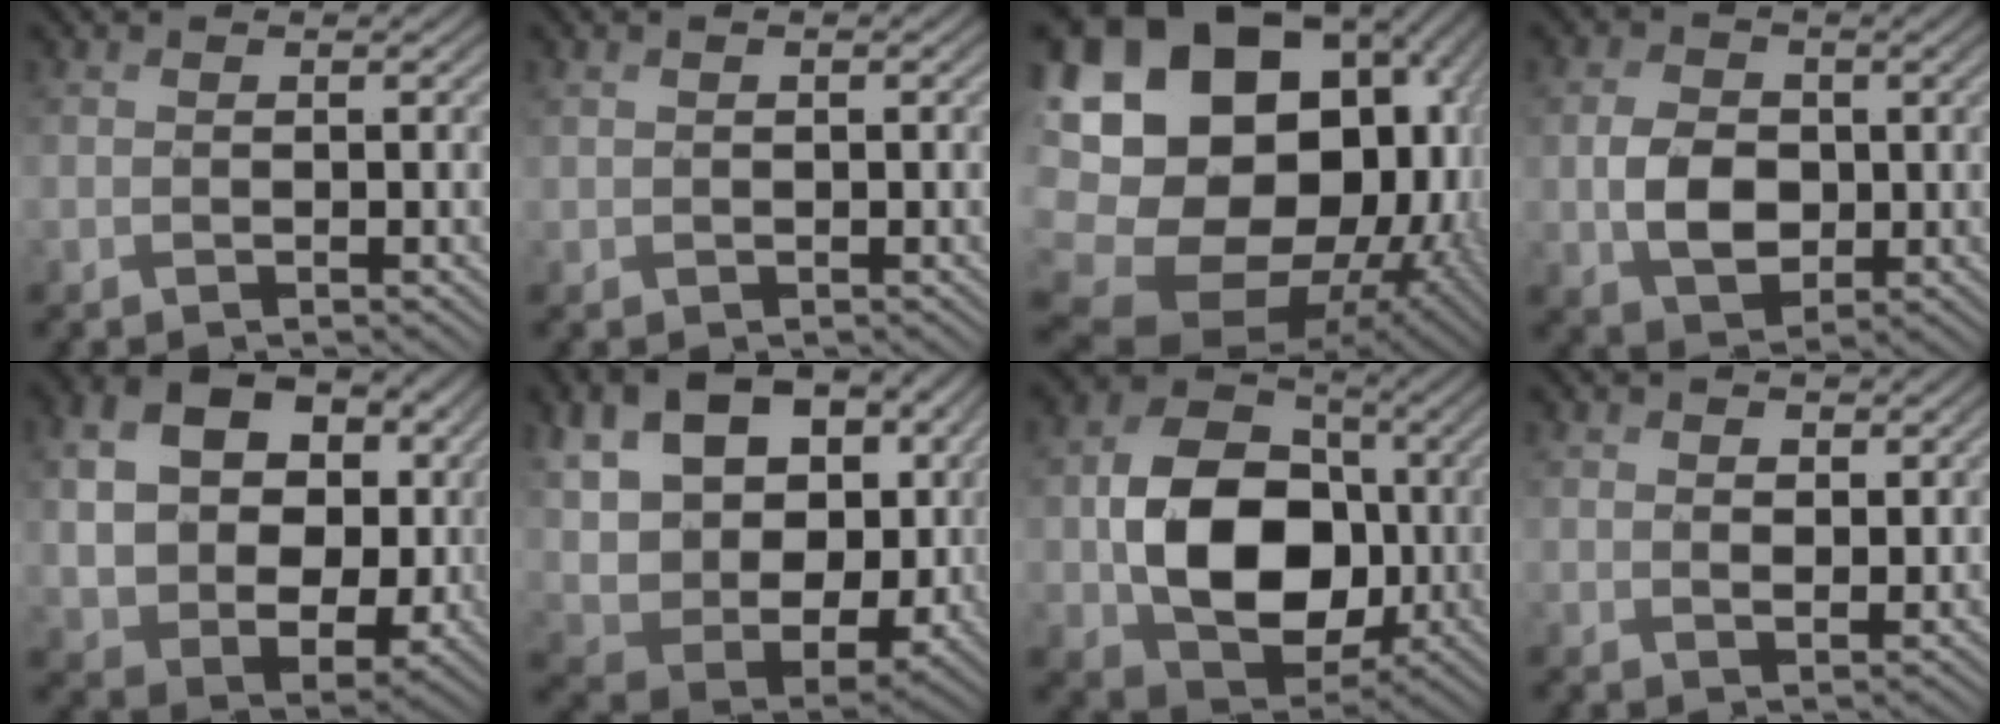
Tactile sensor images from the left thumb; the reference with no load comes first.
{"total": 0.8, "force": [0.3, 0.6, 0.4], "torque": [-0.011, -0.001, 0.008]}
{"total": 23.9, "force": [0.2, 19.9, 13.3], "torque": [-0.282, -0.010, -0.010]}
{"total": 5.4, "force": [-0.6, 4.2, 3.3], "torque": [-0.075, -0.008, -0.012]}
{"total": 15.4, "force": [2.6, 11.8, 9.6], "torque": [-0.210, -0.019, 0.071]}
{"total": 16.4, "force": [4.1, 11.8, 10.6], "torque": [-0.232, -0.014, 0.102]}
{"total": 12.8, "force": [-1.3, 10.0, 8.0], "torque": [-0.142, -0.007, -0.021]}
{"total": 2.0, "force": [1.1, 1.3, 1.0], "torque": [-0.024, -0.008, 0.024]}